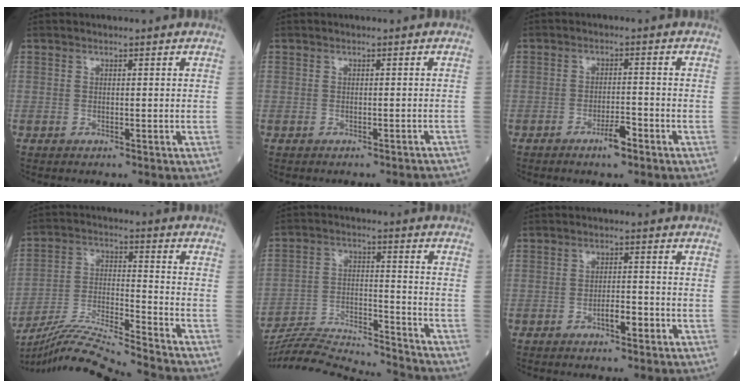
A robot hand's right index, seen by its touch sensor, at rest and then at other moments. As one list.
[{"total": 4.0, "force": [-3.9, 0.4, 0.8], "torque": [-0.009, -0.009, -0.038]}, {"total": 3.3, "force": [-2.2, 0.5, 2.4], "torque": [-0.040, 0.001, -0.038]}, {"total": 15.2, "force": [-14.0, -1.7, 5.5], "torque": [-0.100, -0.006, -0.249]}, {"total": 17.5, "force": [-17.0, -0.1, 4.1], "torque": [-0.089, 0.000, -0.274]}, {"total": 3.1, "force": [-1.5, 0.9, 2.5], "torque": [-0.038, 0.004, -0.025]}]